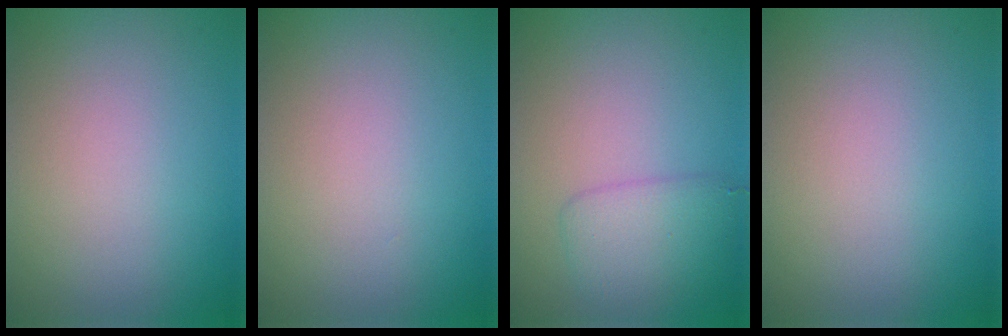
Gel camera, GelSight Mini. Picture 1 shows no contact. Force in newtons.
{"total": 0.0}
{"total": 2.8, "press": 2.8, "slide": 0.1}
{"total": 0.0}